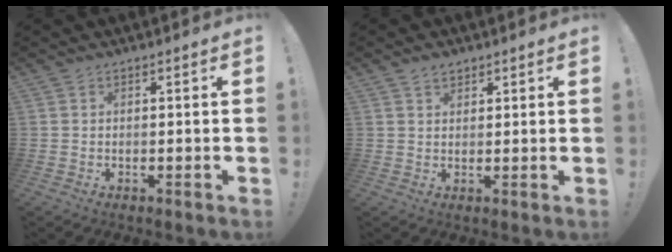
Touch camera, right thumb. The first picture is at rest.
{"total": 2.7, "force": [2.0, 1.6, 1.0], "torque": [-0.010, -0.007, 0.035]}